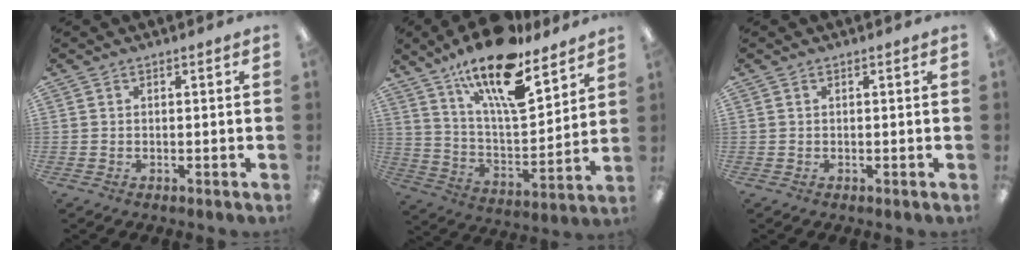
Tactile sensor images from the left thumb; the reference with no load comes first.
{"total": 20.1, "force": [14.7, 6.1, 12.2], "torque": [-0.212, -0.091, 0.249]}
{"total": 0.0}